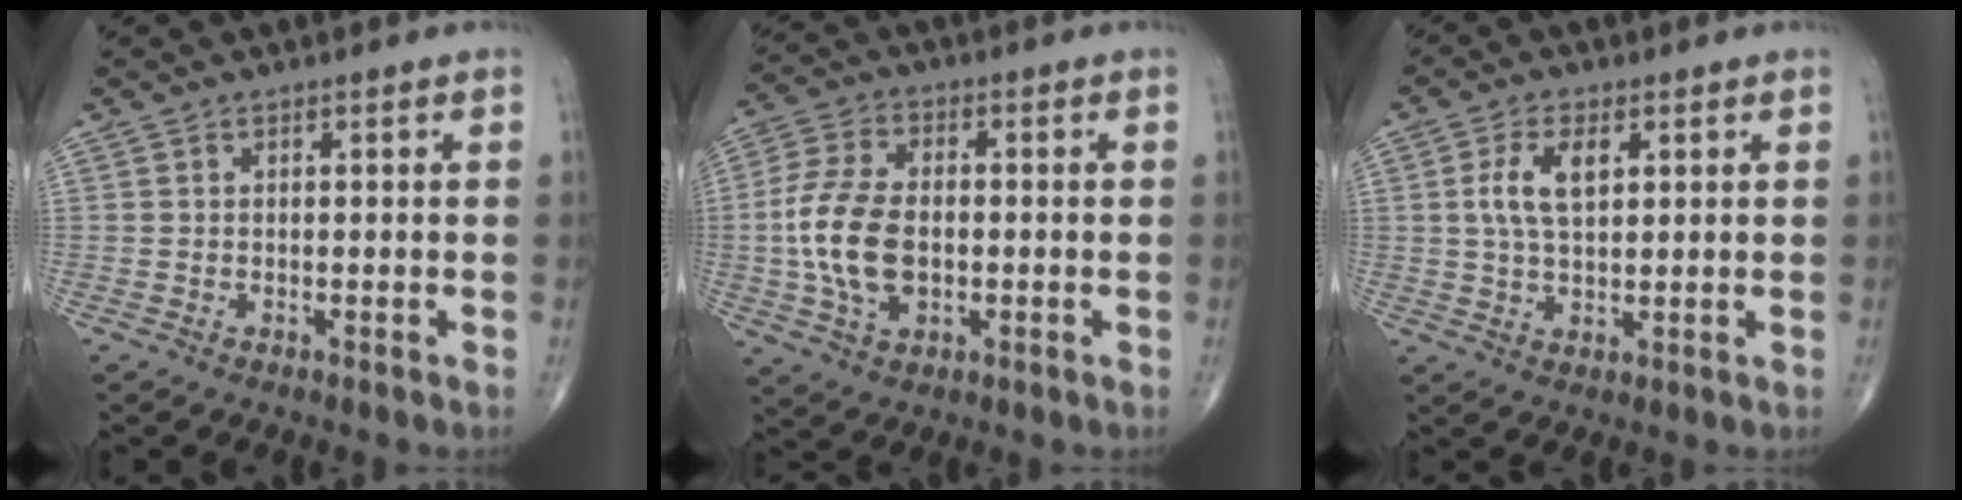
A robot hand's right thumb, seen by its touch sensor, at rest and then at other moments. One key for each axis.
{"total": 12.7, "fx": -1.1, "fy": 7.6, "fz": 10.1, "tx": -0.206, "ty": 0.011, "tz": -0.021}
{"total": 6.8, "fx": 1.8, "fy": 3.5, "fz": 5.5, "tx": -0.108, "ty": 0.000, "tz": 0.036}